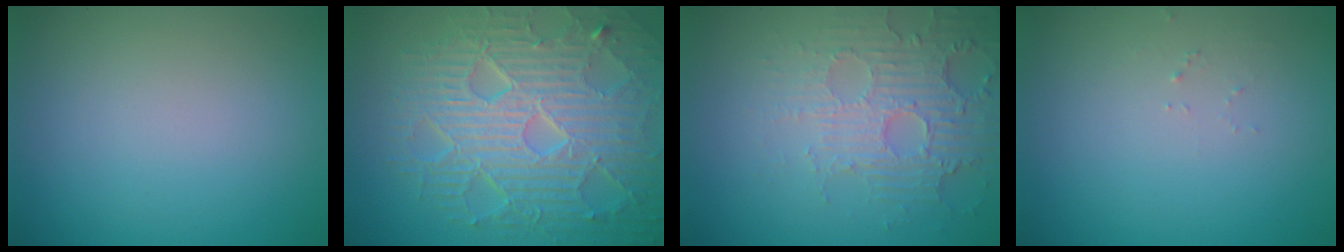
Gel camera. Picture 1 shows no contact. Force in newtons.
{"total": 10.2, "press": 6.6, "slide": 7.8}
{"total": 4.3, "press": 3.8, "slide": 2.0}
{"total": 0.7, "press": 0.7, "slide": 0.1}